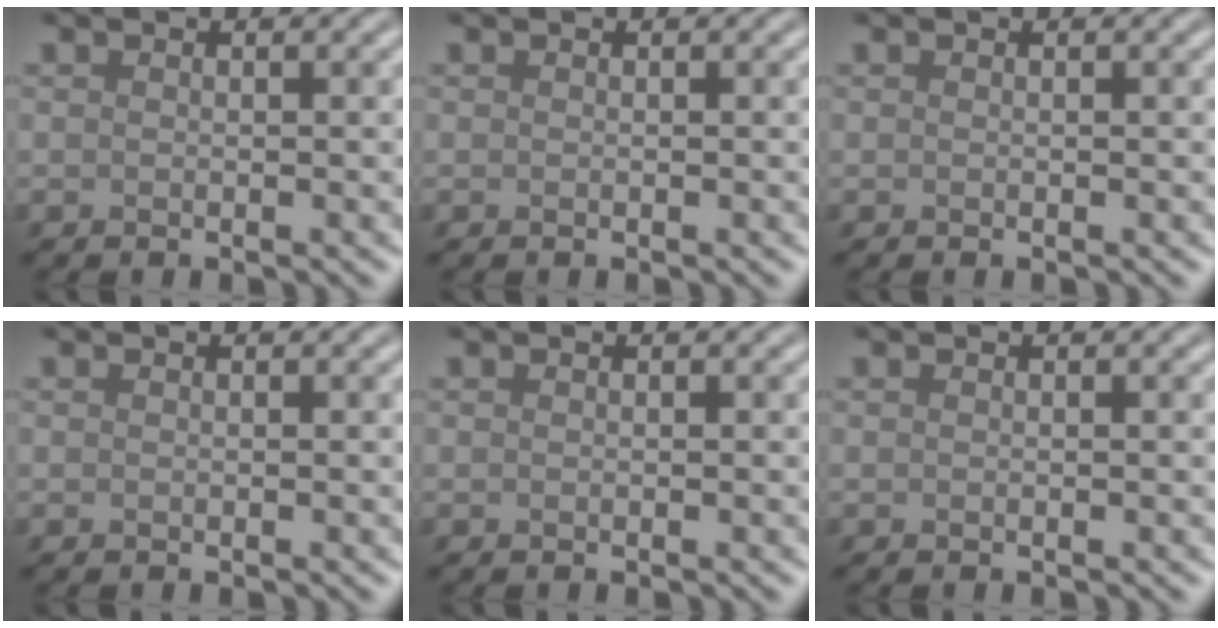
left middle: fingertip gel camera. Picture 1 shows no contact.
{"total": 0.0}
{"total": 0.0}
{"total": 0.0}
{"total": 0.0}
{"total": 0.0}